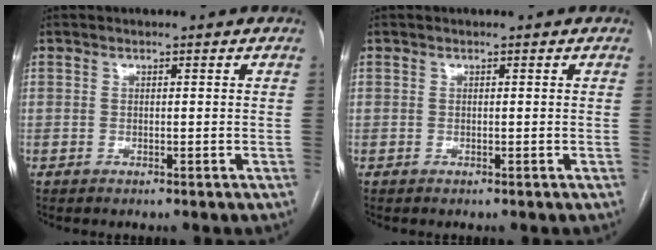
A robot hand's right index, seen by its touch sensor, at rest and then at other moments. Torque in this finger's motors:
{"motor_torque": [0.03, 0.02, 0.01, 0.00]}